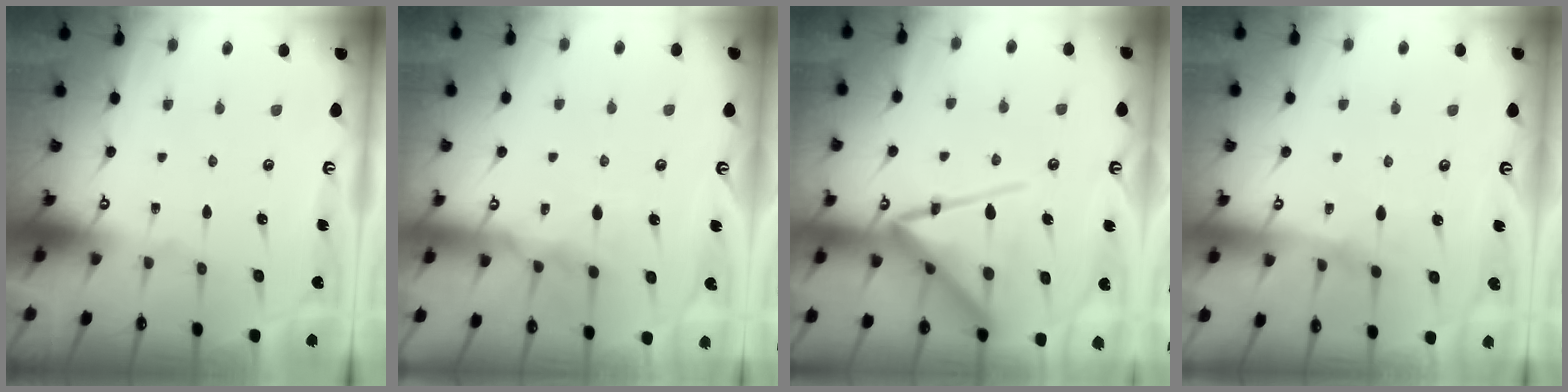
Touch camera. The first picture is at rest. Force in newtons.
{"total": 9.4, "press": 9.3, "slide": 0.8}
{"total": 19.5, "press": 19.4, "slide": 1.7}
{"total": 5.9, "press": 5.9, "slide": 0.8}